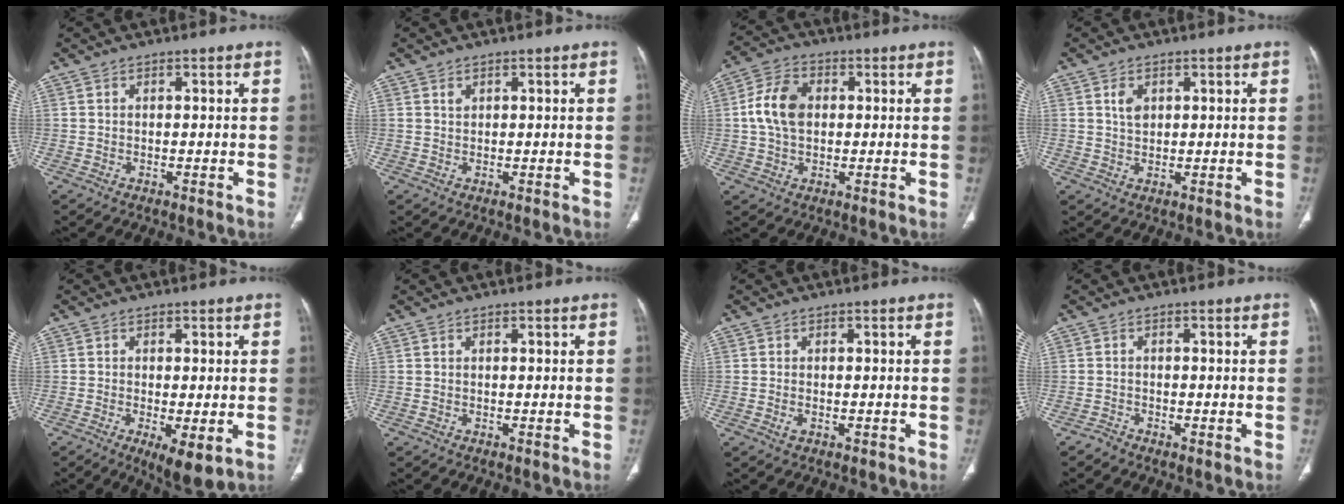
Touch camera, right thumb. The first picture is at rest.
{"total": 0.9, "force": [0.5, 0.6, 0.4], "torque": [-0.004, -0.003, 0.011]}
{"total": 8.9, "force": [0.9, 6.2, 6.4], "torque": [-0.118, 0.015, 0.011]}
{"total": 2.9, "force": [1.1, 2.0, 1.8], "torque": [-0.026, -0.004, 0.021]}
{"total": 6.4, "force": [-2.0, 2.0, 5.8], "torque": [-0.095, -0.019, -0.029]}
{"total": 0.0}
{"total": 1.4, "force": [-0.5, 0.8, 1.1], "torque": [-0.026, 0.004, -0.007]}
{"total": 1.1, "force": [-1.1, 0.3, 0.2], "torque": [-0.003, -0.002, -0.025]}